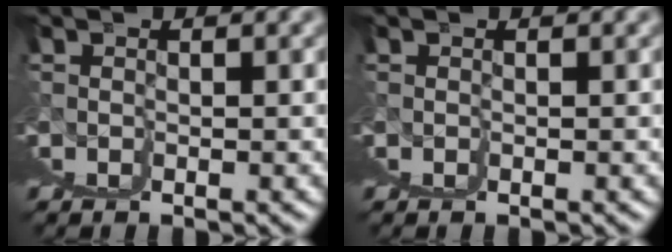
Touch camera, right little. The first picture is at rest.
{"total": 0.0}